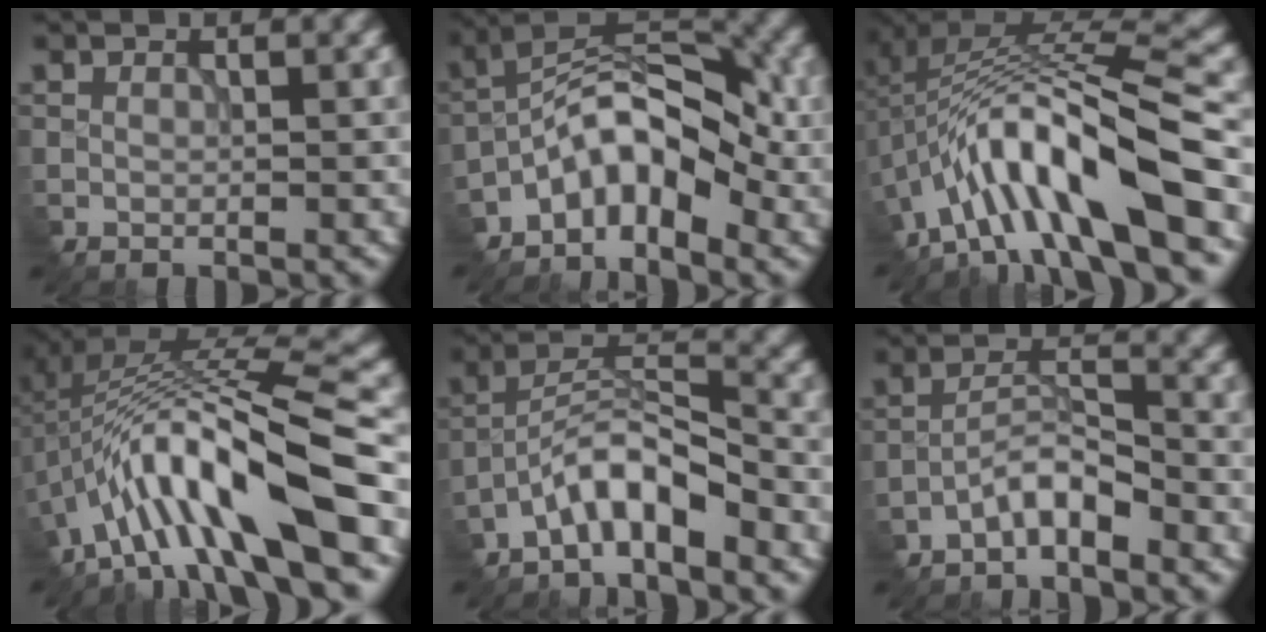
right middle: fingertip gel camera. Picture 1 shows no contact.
{"total": 7.1, "force": [-3.6, 3.5, 5.1], "torque": [-0.067, 0.021, -0.072]}
{"total": 12.1, "force": [-5.4, 3.0, 10.4], "torque": [-0.171, 0.022, -0.090]}
{"total": 12.9, "force": [-4.9, 3.1, 11.6], "torque": [-0.195, 0.020, -0.079]}
{"total": 5.3, "force": [-3.9, 1.3, 3.3], "torque": [-0.063, 0.013, -0.079]}
{"total": 3.2, "force": [-2.5, 0.8, 1.8], "torque": [-0.035, 0.014, -0.051]}